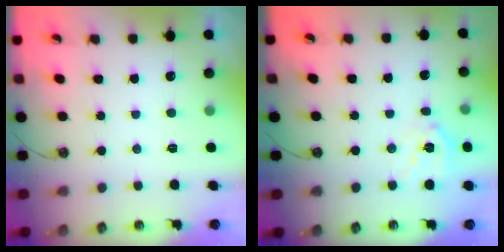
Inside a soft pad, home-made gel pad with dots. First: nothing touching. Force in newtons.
{"total": 12.0, "press": 11.9, "slide": 1.7}